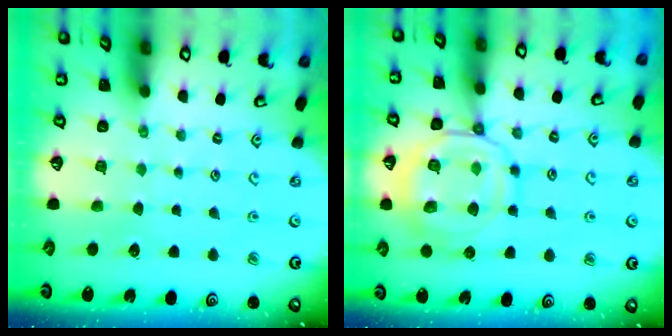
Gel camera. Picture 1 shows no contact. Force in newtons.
{"total": 13.0, "press": 13.0, "slide": 1.4}